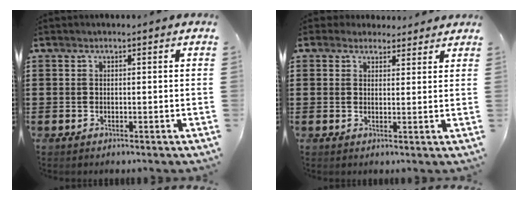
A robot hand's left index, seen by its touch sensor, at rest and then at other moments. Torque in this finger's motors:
{"motor_torque": [2.14, 0.00, 0.13, -0.07]}